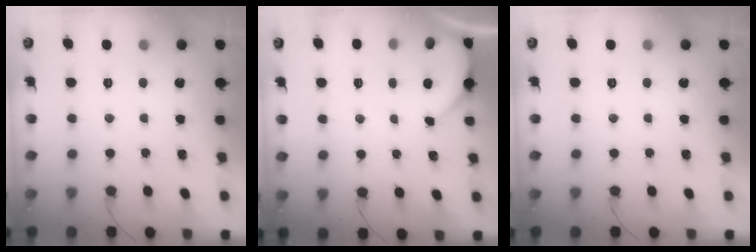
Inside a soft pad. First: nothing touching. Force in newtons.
{"total": 1.7, "press": 1.7, "slide": 0.2}
{"total": 0.0}